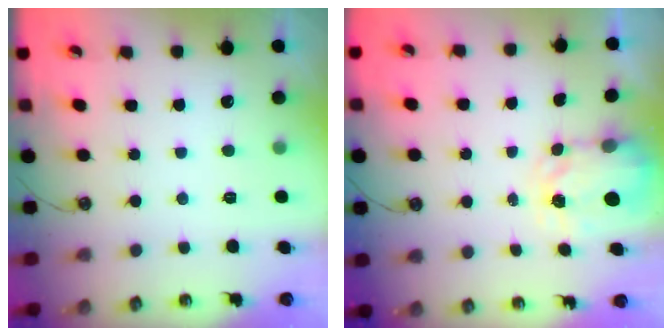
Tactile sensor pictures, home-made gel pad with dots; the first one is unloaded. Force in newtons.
{"total": 3.5, "press": 3.5, "slide": 0.4}